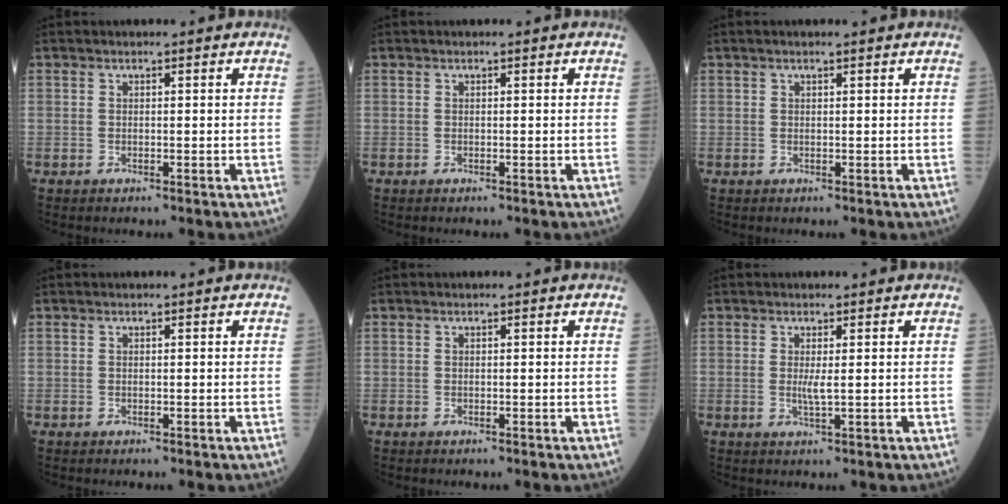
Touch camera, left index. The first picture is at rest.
{"total": 0.0}
{"total": 1.6, "force": [1.2, 0.1, 1.1], "torque": [-0.021, 0.015, 0.018]}
{"total": 0.0}
{"total": 0.0}
{"total": 1.7, "force": [0.2, 0.0, 1.6], "torque": [-0.038, -0.003, 0.005]}